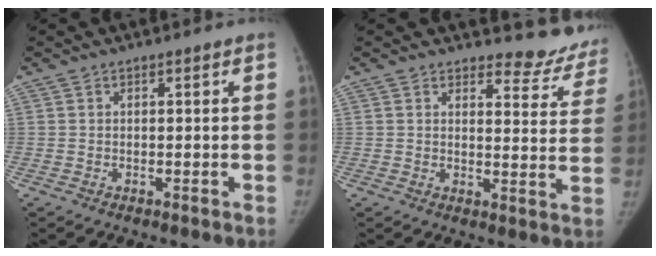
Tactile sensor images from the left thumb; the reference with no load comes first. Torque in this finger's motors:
{"motor_torque": [0.04, -0.07, -0.01, 0.10, 0.00]}